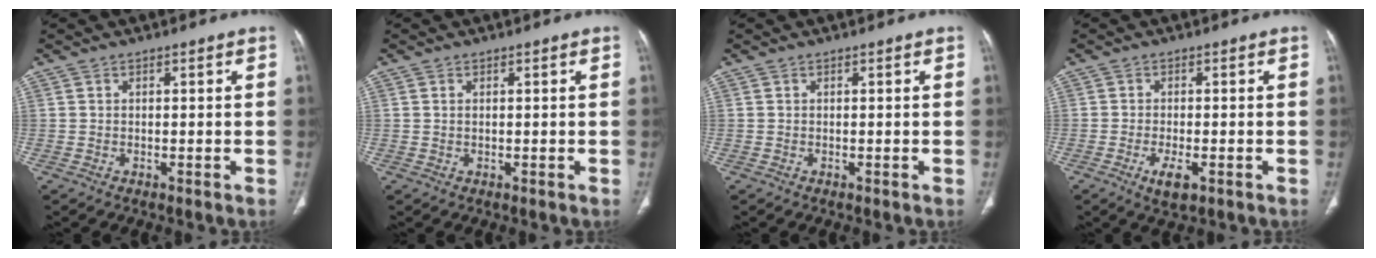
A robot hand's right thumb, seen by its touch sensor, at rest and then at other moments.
{"total": 0.5, "force": [0.2, 0.2, 0.4], "torque": [-0.013, 0.003, 0.005]}
{"total": 0.0}
{"total": 4.1, "force": [-1.8, 1.6, 3.4], "torque": [-0.063, -0.004, -0.027]}